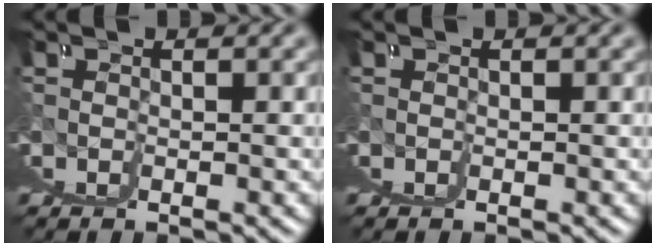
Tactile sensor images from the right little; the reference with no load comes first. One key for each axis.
{"total": 0.0}